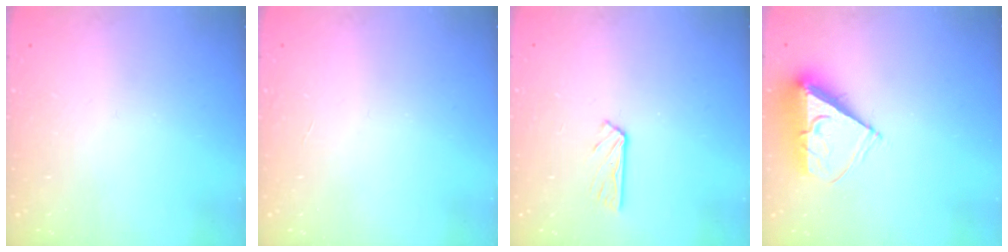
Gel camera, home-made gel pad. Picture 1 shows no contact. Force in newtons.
{"total": 0.0}
{"total": 3.4, "press": 3.3, "slide": 0.4}
{"total": 7.0, "press": 7.0, "slide": 0.8}